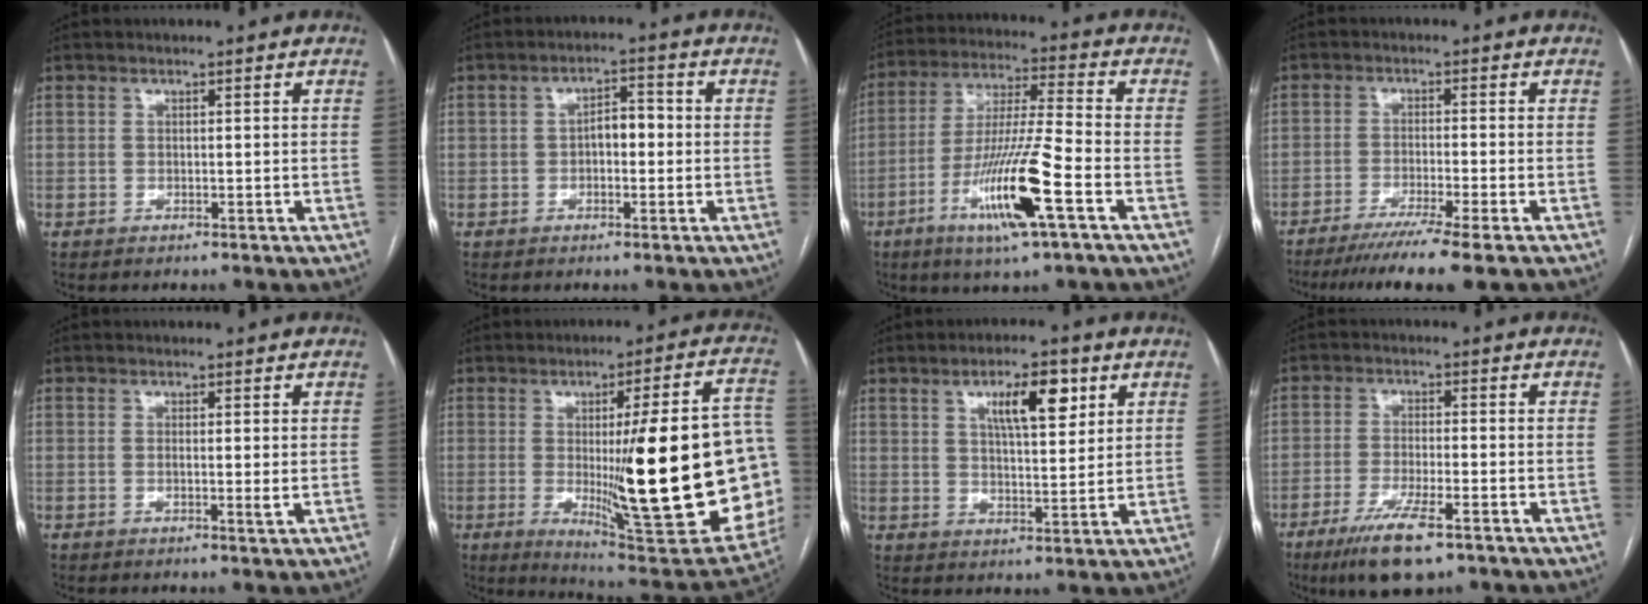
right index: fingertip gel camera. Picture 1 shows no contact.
{"total": 3.9, "force": [-0.4, 1.9, 3.4], "torque": [-0.051, 0.016, -0.009]}
{"total": 14.7, "force": [-6.2, 0.0, 13.3], "torque": [-0.265, -0.018, -0.115]}
{"total": 9.2, "force": [-7.2, -1.5, 5.6], "torque": [-0.070, -0.027, -0.112]}
{"total": 1.5, "force": [-0.1, -0.1, 1.5], "torque": [-0.025, -0.003, -0.003]}
{"total": 30.6, "force": [-2.5, 3.5, 30.2], "torque": [-0.336, -0.010, -0.033]}
{"total": 8.3, "force": [3.8, 2.5, 6.9], "torque": [-0.112, 0.007, 0.064]}
{"total": 9.1, "force": [-5.7, 1.6, 6.9], "torque": [-0.131, -0.020, -0.096]}